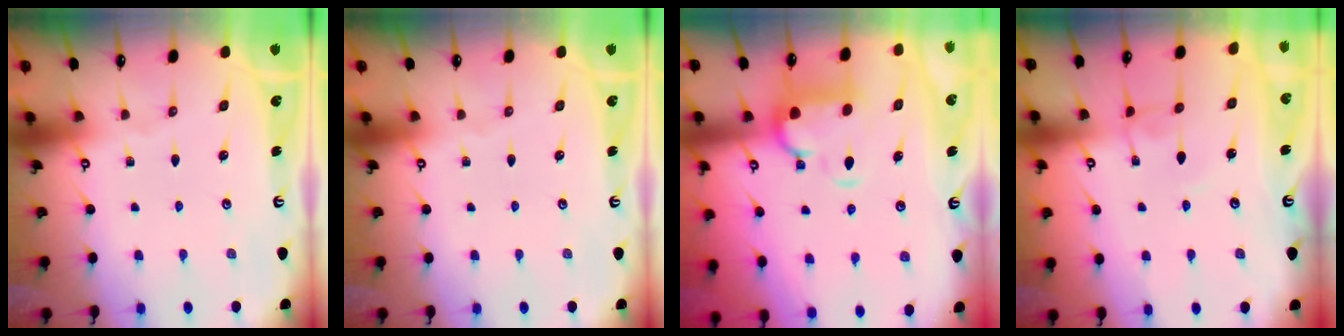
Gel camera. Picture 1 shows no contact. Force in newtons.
{"total": 0.0}
{"total": 2.1, "press": 1.6, "slide": 1.3}
{"total": 1.1, "press": 1.0, "slide": 0.3}